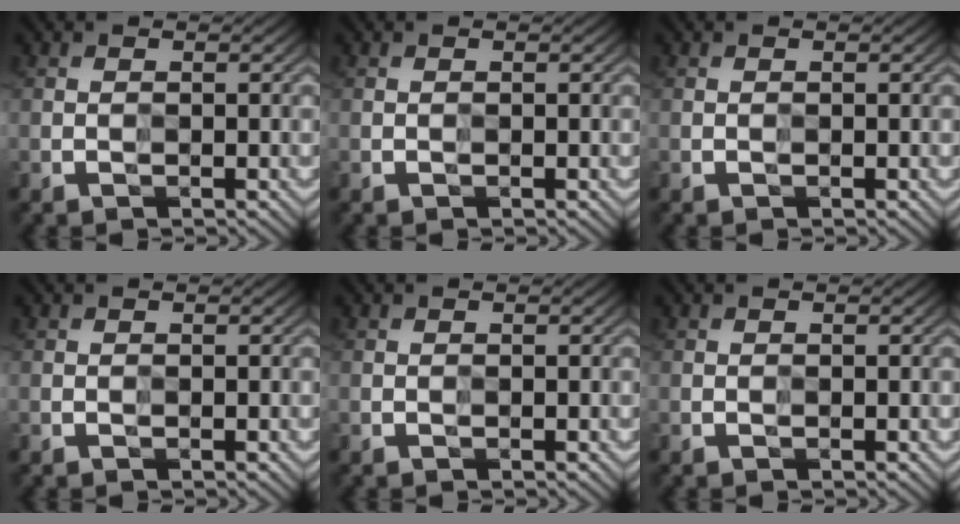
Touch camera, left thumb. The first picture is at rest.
{"total": 0.0}
{"total": 0.0}
{"total": 0.0}
{"total": 0.0}
{"total": 0.0}